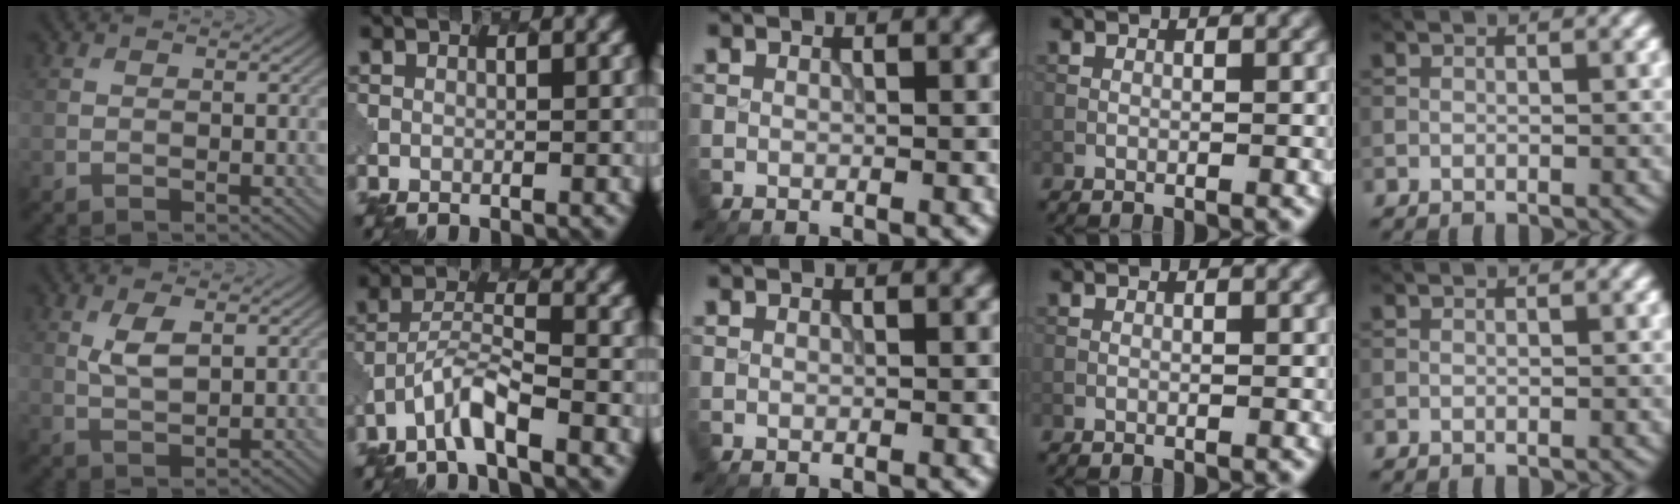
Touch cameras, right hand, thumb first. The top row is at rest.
{"thumb": {"total": 3.7, "force": [1.2, 1.6, 3.2], "torque": [-0.072, 0.000, 0.028]}, "index": {"total": 3.5, "force": [-2.6, 0.6, 2.3], "torque": [-0.049, 0.009, -0.055]}}